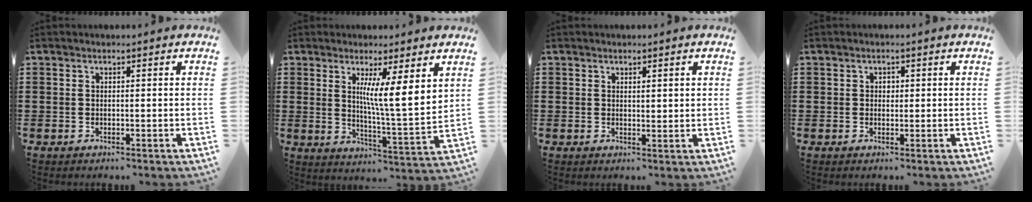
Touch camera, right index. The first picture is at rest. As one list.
[{"total": 7.7, "force": [3.9, 0.2, 6.7], "torque": [-0.116, -0.031, 0.059]}, {"total": 1.1, "force": [0.9, 0.3, 0.5], "torque": [-0.010, 0.003, 0.015]}, {"total": 0.9, "force": [0.2, 0.8, 0.5], "torque": [-0.011, 0.005, 0.003]}]